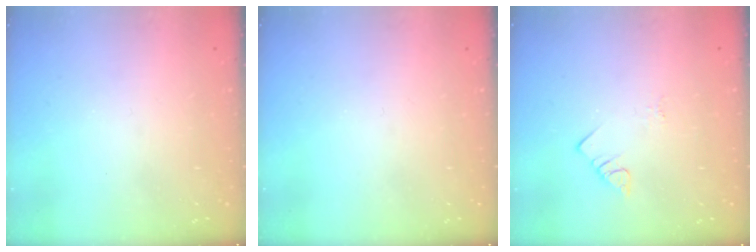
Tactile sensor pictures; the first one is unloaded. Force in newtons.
{"total": 0.0}
{"total": 2.8, "press": 2.8, "slide": 0.4}